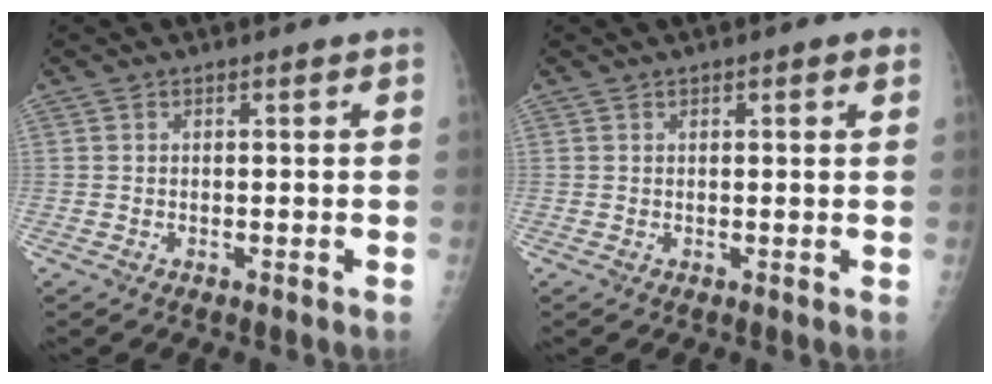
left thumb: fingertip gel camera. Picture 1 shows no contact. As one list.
[{"total": 1.8, "force": [0.9, 0.6, 1.4], "torque": [-0.014, 0.000, 0.010]}]